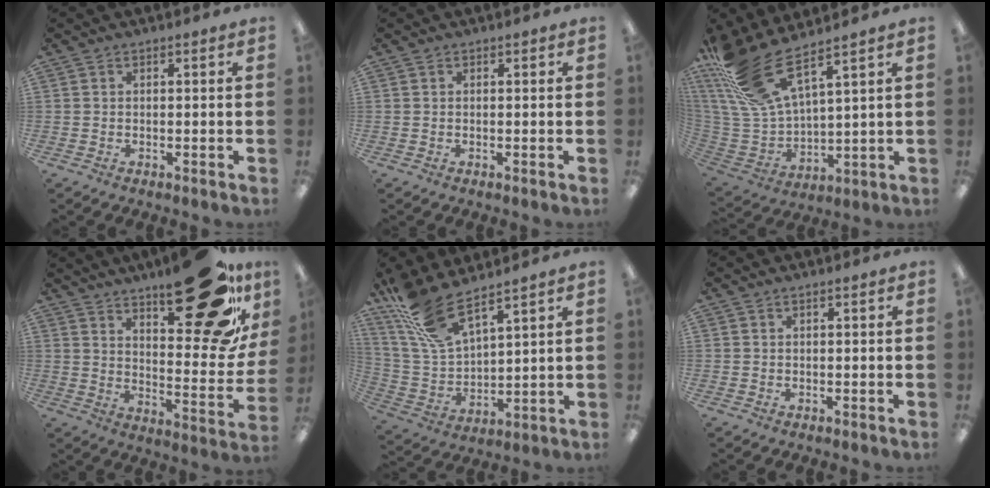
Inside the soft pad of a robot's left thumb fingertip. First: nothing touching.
{"total": 0.0}
{"total": 17.8, "force": [12.3, 5.8, 11.5], "torque": [-0.266, -0.074, 0.222]}
{"total": 26.7, "force": [17.1, 8.8, 18.5], "torque": [-0.231, -0.110, 0.271]}
{"total": 14.9, "force": [11.2, 4.5, 8.7], "torque": [-0.212, -0.056, 0.204]}
{"total": 0.6, "force": [0.3, 0.0, 0.5], "torque": [-0.009, 0.001, 0.005]}